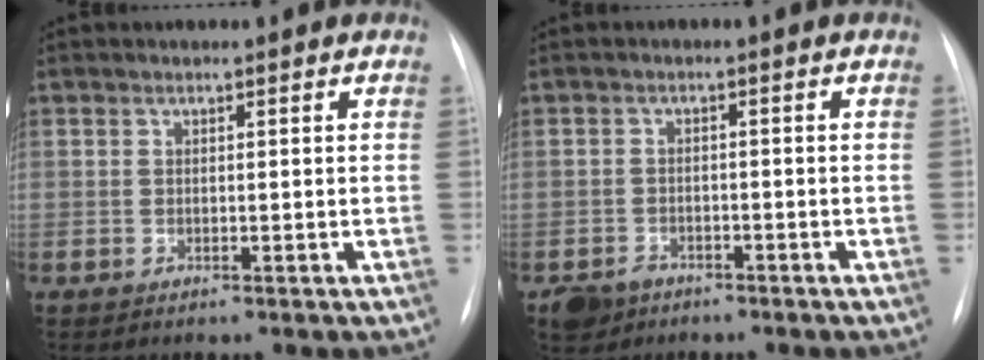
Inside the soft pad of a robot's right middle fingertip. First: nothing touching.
{"total": 3.7, "force": [-2.5, 2.6, 0.9], "torque": [-0.019, 0.002, -0.038]}